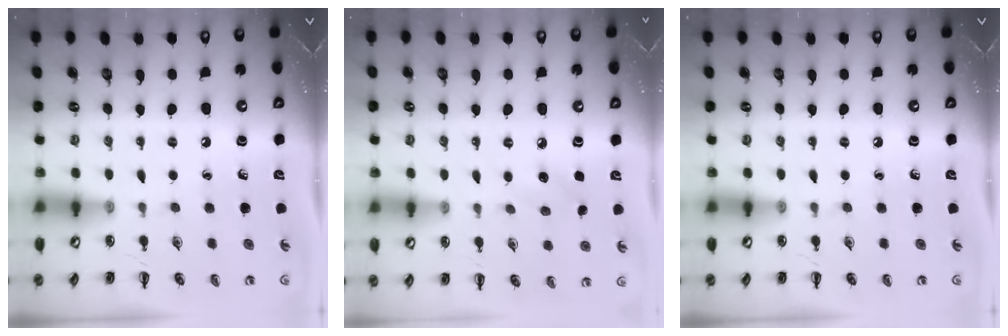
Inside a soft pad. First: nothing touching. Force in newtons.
{"total": 6.3, "press": 6.1, "slide": 1.7}
{"total": 0.0}